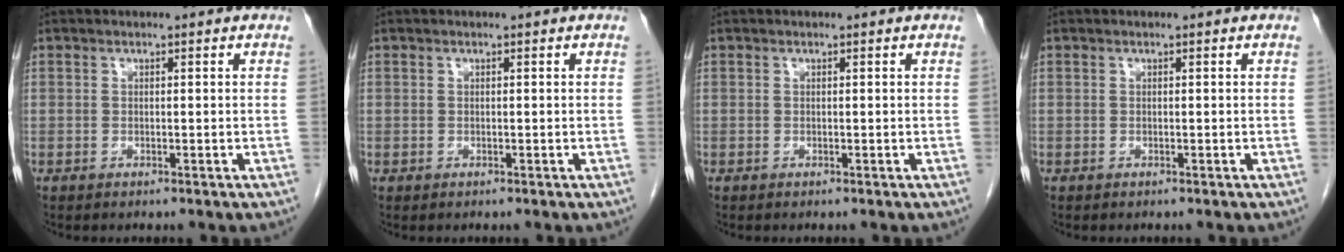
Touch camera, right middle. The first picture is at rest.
{"total": 0.0}
{"total": 0.0}
{"total": 0.0}